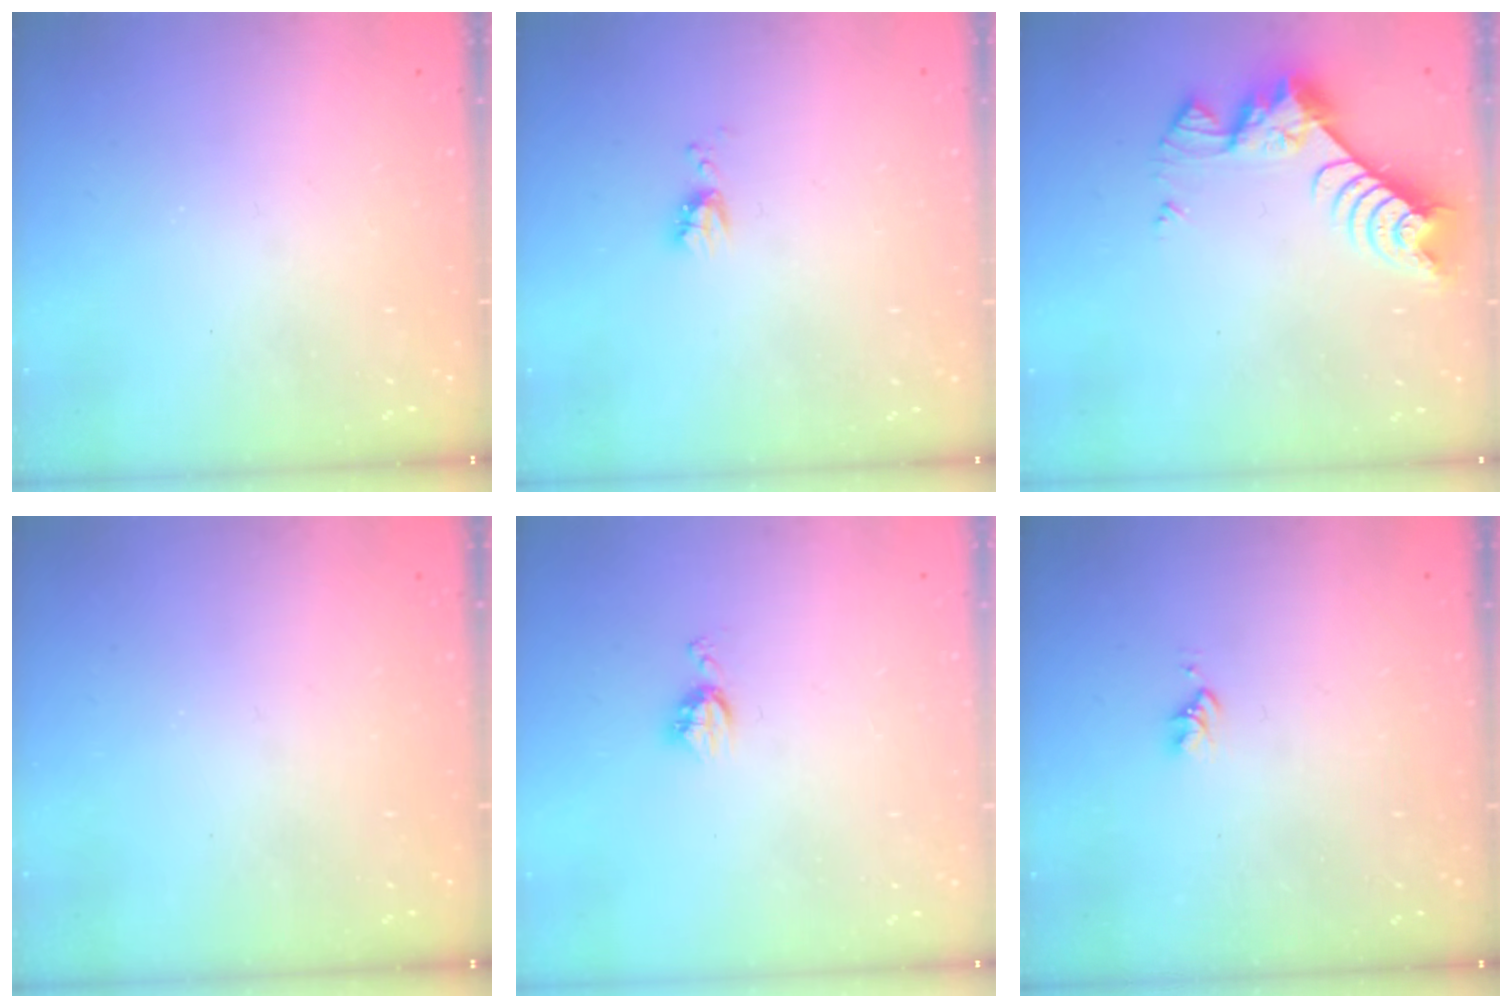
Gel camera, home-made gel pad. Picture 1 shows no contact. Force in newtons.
{"total": 4.9, "press": 4.8, "slide": 0.8}
{"total": 7.6, "press": 7.5, "slide": 0.7}
{"total": 0.0}
{"total": 5.0, "press": 4.9, "slide": 0.7}
{"total": 2.6, "press": 2.6, "slide": 0.4}